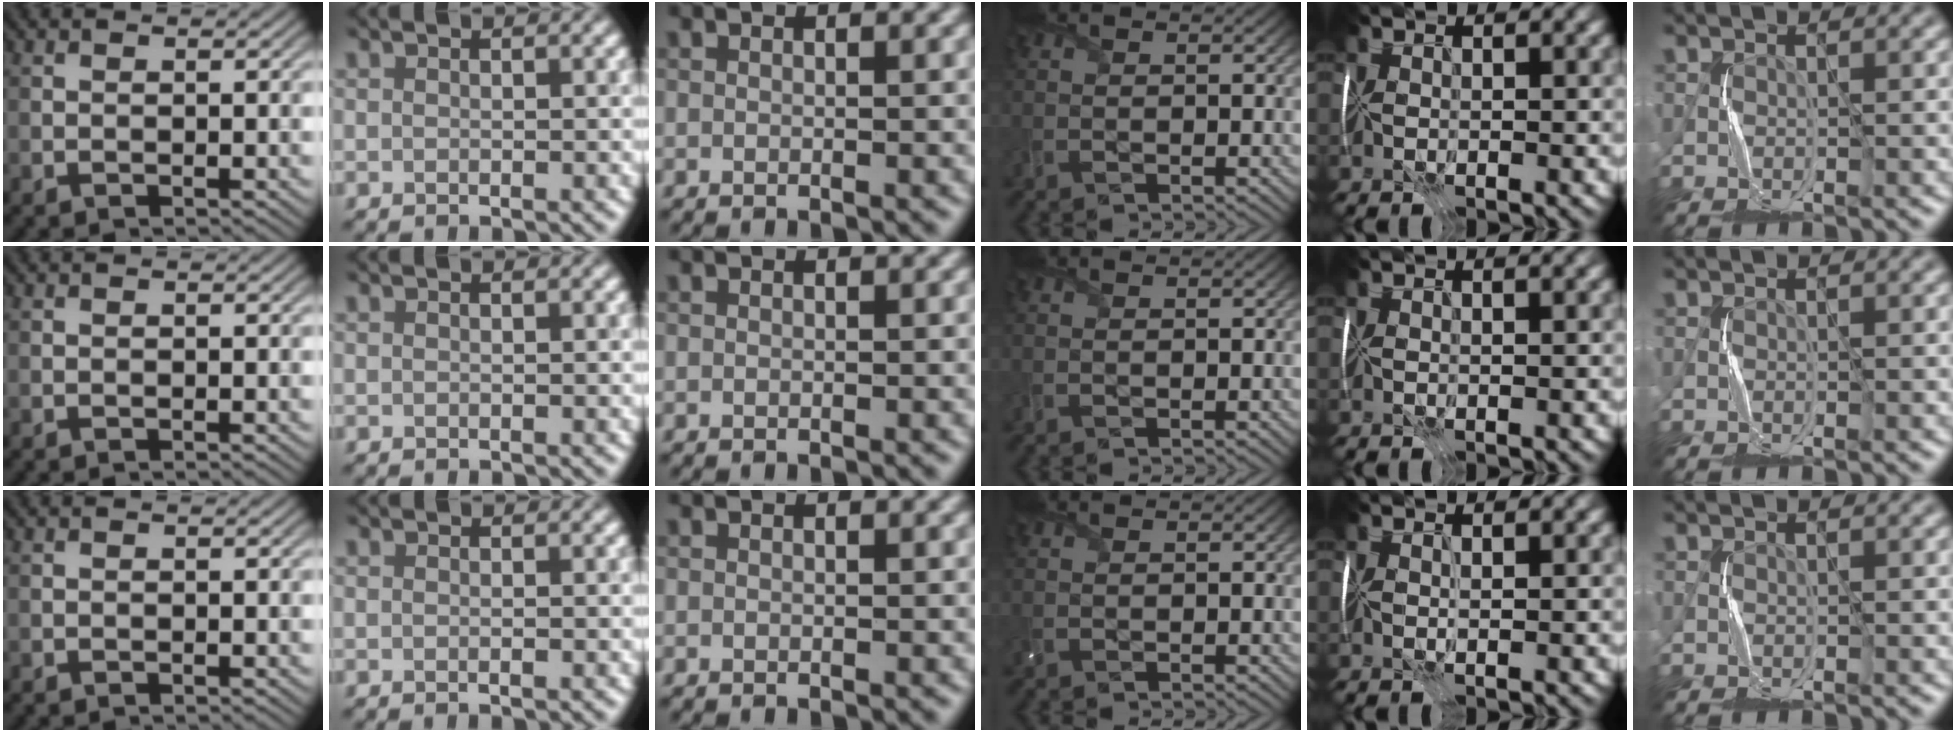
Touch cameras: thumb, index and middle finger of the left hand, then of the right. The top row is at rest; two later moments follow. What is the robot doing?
{"motion": "fold", "object": "plastic wrap"}